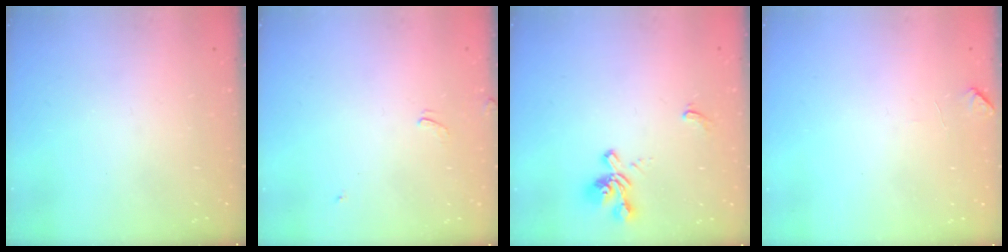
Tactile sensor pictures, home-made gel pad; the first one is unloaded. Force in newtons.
{"total": 0.7, "press": 0.6, "slide": 0.4}
{"total": 1.4, "press": 0.8, "slide": 1.2}
{"total": 3.2, "press": 3.1, "slide": 0.5}